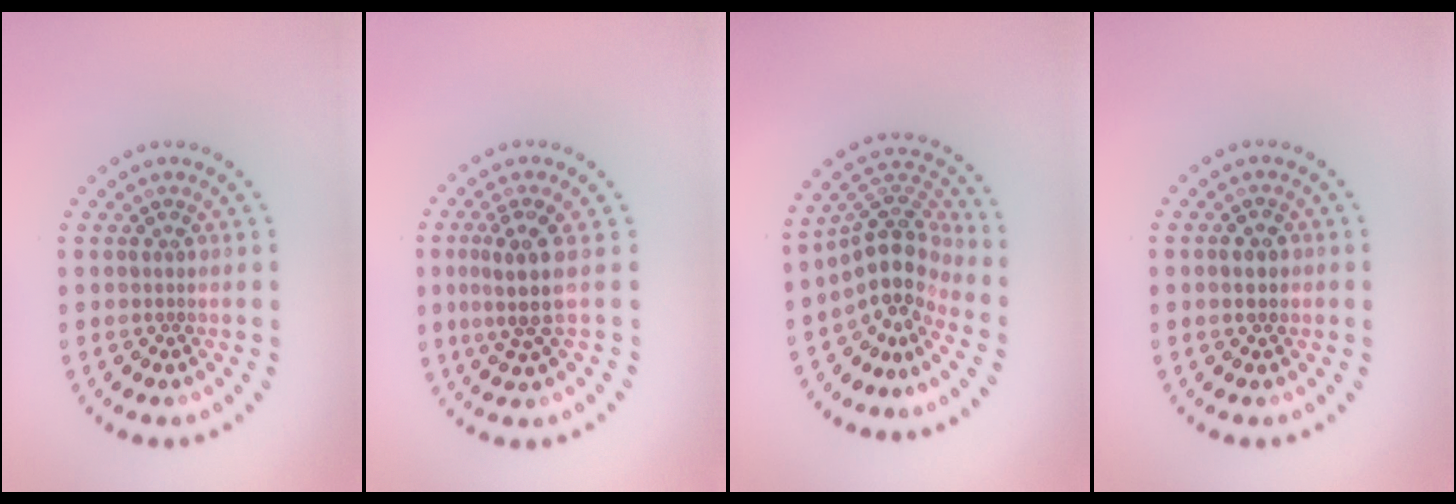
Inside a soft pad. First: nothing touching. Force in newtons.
{"total": 3.2, "press": 2.4, "slide": 2.1}
{"total": 4.7, "press": 3.4, "slide": 3.2}
{"total": 2.3, "press": 2.2, "slide": 0.1}